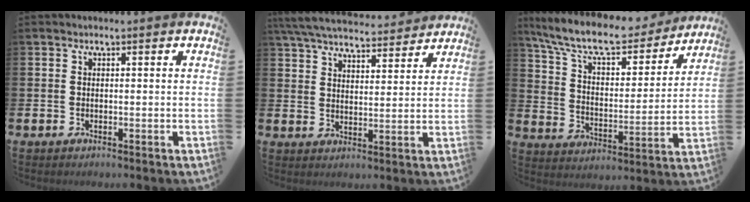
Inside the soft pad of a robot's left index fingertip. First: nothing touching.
{"total": 6.4, "force": [6.1, 1.0, 1.5], "torque": [-0.048, -0.039, 0.107]}
{"total": 10.6, "force": [9.3, 2.7, 4.2], "torque": [-0.117, -0.056, 0.160]}